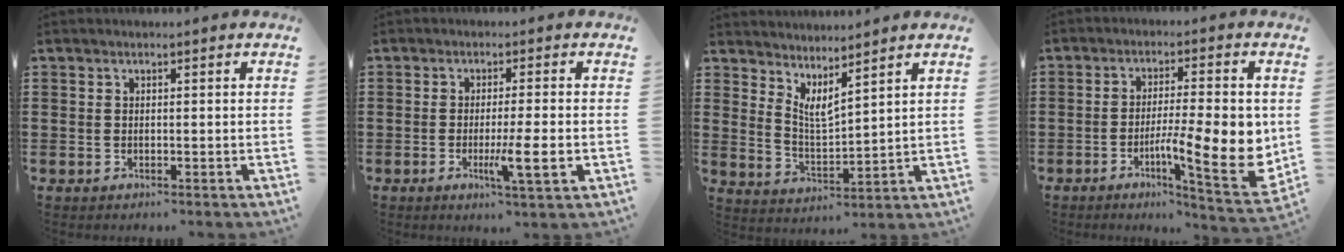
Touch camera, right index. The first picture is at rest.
{"total": 5.8, "force": [-1.6, 0.1, 5.5], "torque": [-0.090, -0.013, -0.025]}
{"total": 3.9, "force": [3.4, 0.3, 2.0], "torque": [-0.049, -0.021, 0.061]}
{"total": 12.5, "force": [-2.0, 3.2, 12.0], "torque": [-0.167, -0.014, -0.029]}